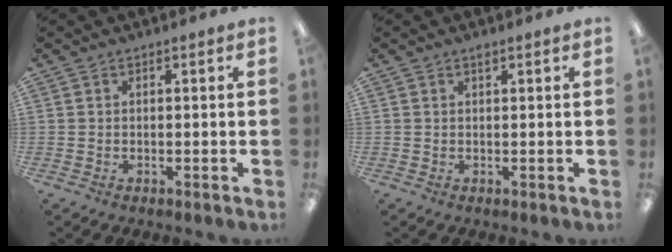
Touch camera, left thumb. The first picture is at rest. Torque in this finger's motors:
{"motor_torque": [0.22, 0.04, 0.30, -0.06, 0.00]}